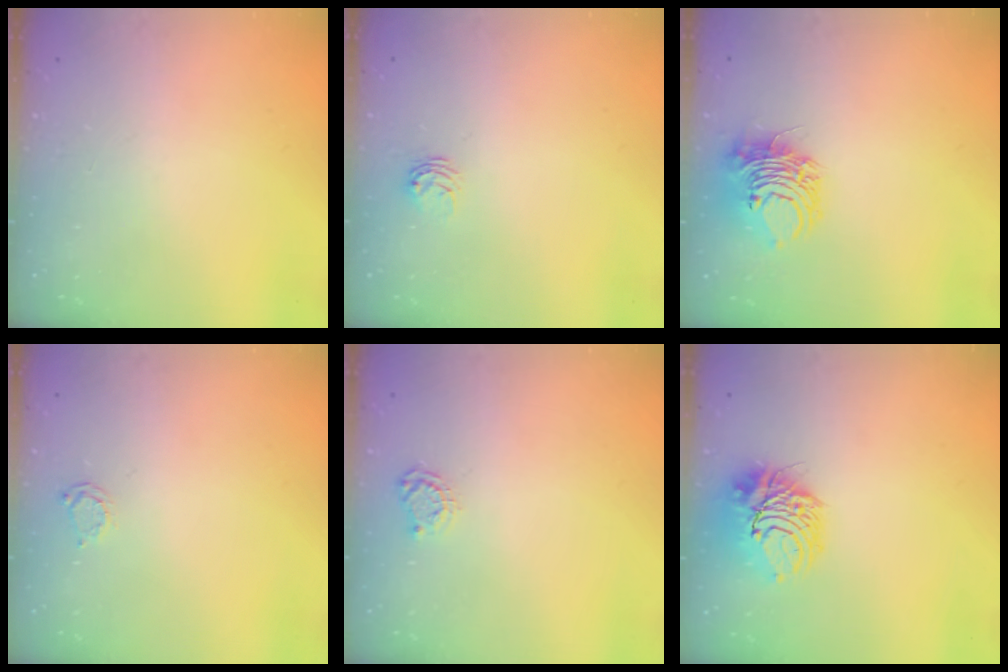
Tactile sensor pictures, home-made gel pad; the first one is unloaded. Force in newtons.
{"total": 3.7, "press": 3.6, "slide": 0.4}
{"total": 8.4, "press": 8.3, "slide": 1.3}
{"total": 2.3, "press": 2.3, "slide": 0.3}
{"total": 5.3, "press": 5.3, "slide": 0.6}
{"total": 10.3, "press": 10.1, "slide": 1.6}